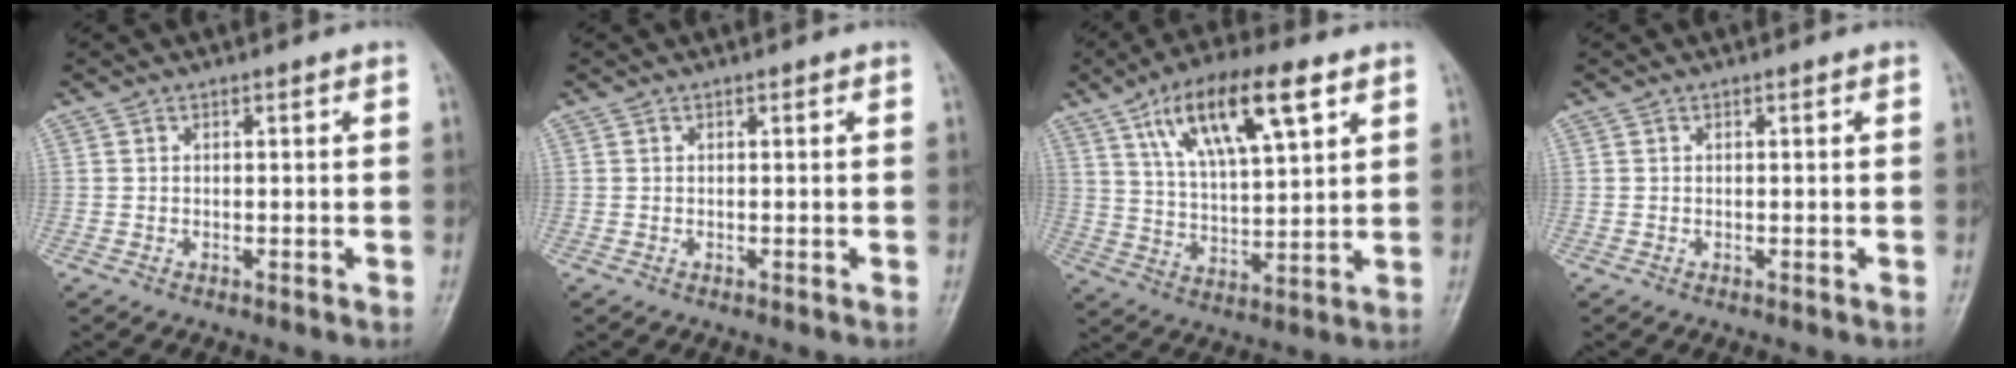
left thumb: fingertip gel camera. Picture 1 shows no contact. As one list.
[{"total": 0.0}, {"total": 16.7, "force": [8.3, 5.8, 13.3], "torque": [-0.212, -0.016, 0.149]}, {"total": 0.0}]